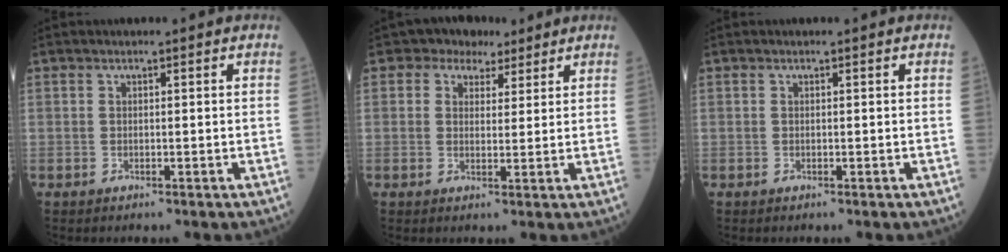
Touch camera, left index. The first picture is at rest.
{"total": 4.3, "force": [3.0, 3.0, 0.5], "torque": [-0.003, 0.014, 0.045]}
{"total": 0.0}